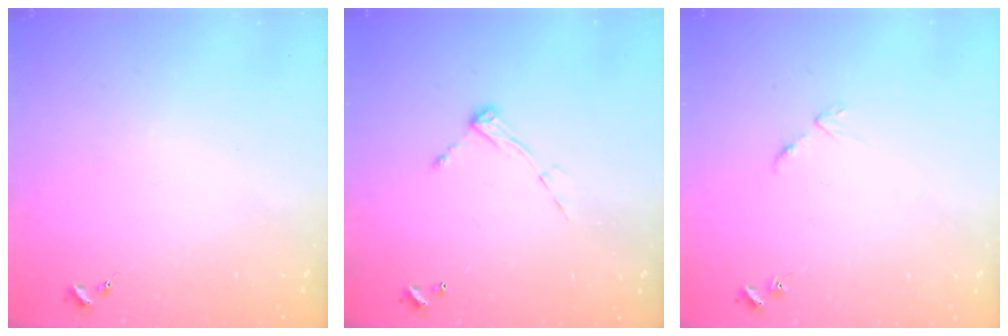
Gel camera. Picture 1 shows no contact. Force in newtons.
{"total": 6.5, "press": 6.4, "slide": 0.6}
{"total": 3.8, "press": 3.8, "slide": 0.5}